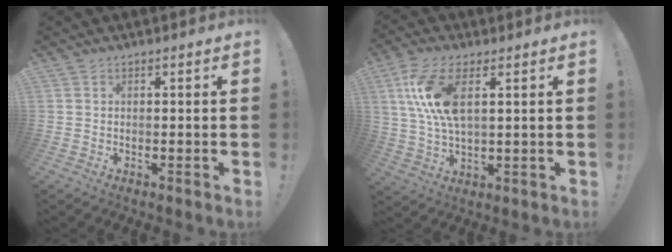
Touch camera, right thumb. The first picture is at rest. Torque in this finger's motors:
{"motor_torque": [1.73, 1.78, 1.44, -0.01, 0.15]}